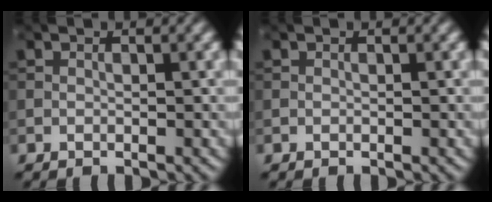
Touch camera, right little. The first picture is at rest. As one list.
[{"total": 0.0}]